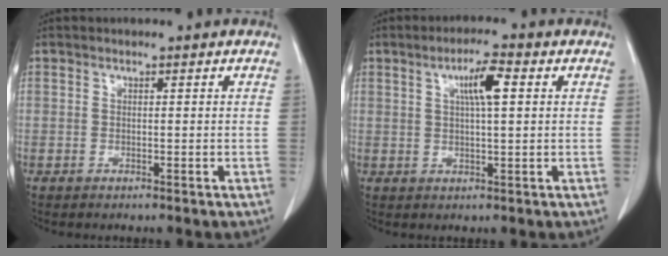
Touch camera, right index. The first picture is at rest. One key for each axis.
{"total": 5.2, "fx": 1.6, "fy": 0.6, "fz": 4.9, "tx": -0.088, "ty": 0.005, "tz": 0.028}